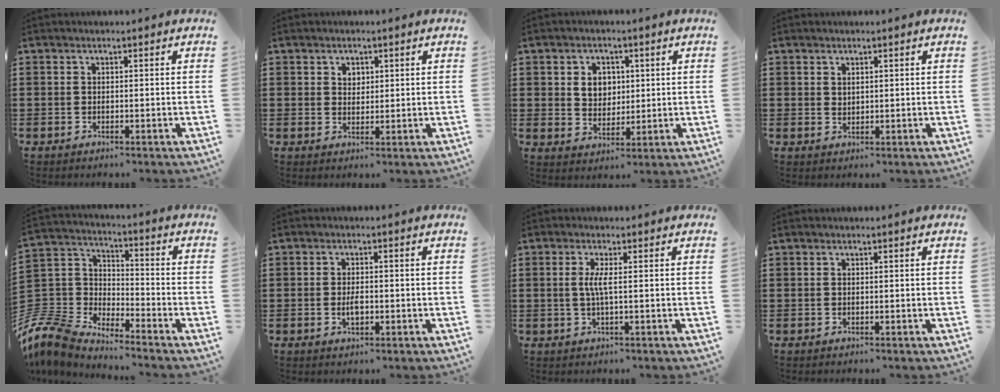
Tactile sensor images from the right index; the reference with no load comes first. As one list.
[{"total": 1.8, "force": [0.9, 1.4, 0.7], "torque": [-0.017, 0.007, 0.017]}, {"total": 4.3, "force": [1.0, 3.6, 2.1], "torque": [-0.047, 0.009, 0.013]}, {"total": 1.1, "force": [1.0, 0.6, 0.3], "torque": [-0.007, 0.002, 0.018]}, {"total": 8.0, "force": [-7.5, 2.2, 1.4], "torque": [-0.088, -0.012, -0.167]}, {"total": 2.5, "force": [-0.5, 1.1, 2.2], "torque": [-0.042, 0.001, -0.009]}, {"total": 2.9, "force": [0.0, 0.0, 2.9], "torque": [-0.064, -0.010, -0.005]}, {"total": 0.0}]